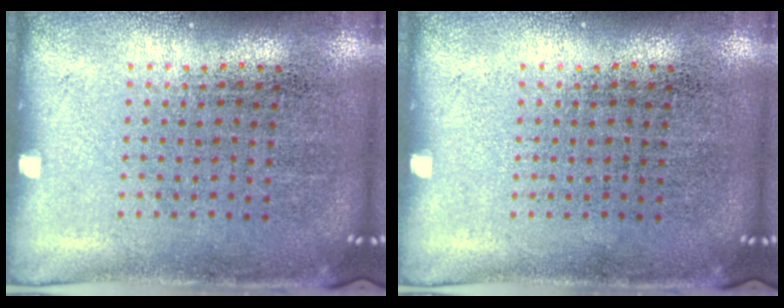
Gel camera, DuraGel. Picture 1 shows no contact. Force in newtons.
{"total": 0.0}